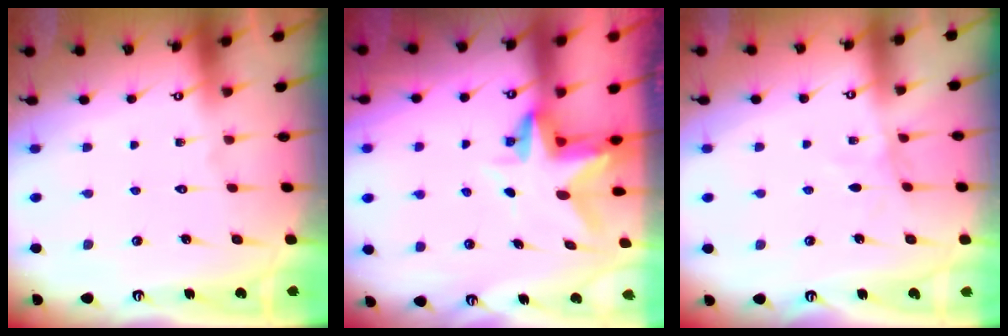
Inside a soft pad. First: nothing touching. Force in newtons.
{"total": 4.3, "press": 4.3, "slide": 0.1}
{"total": 3.0, "press": 3.0, "slide": 0.4}